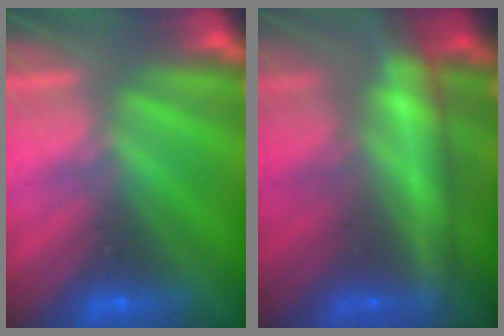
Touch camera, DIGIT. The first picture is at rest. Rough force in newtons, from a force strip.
{"total": 7.8}